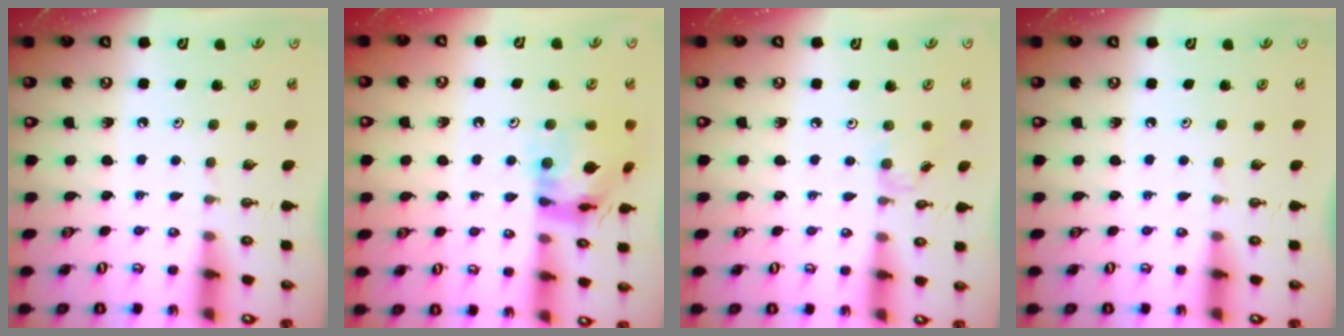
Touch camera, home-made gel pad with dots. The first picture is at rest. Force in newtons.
{"total": 13.0, "press": 12.9, "slide": 1.6}
{"total": 2.5, "press": 2.5, "slide": 0.4}
{"total": 0.0}